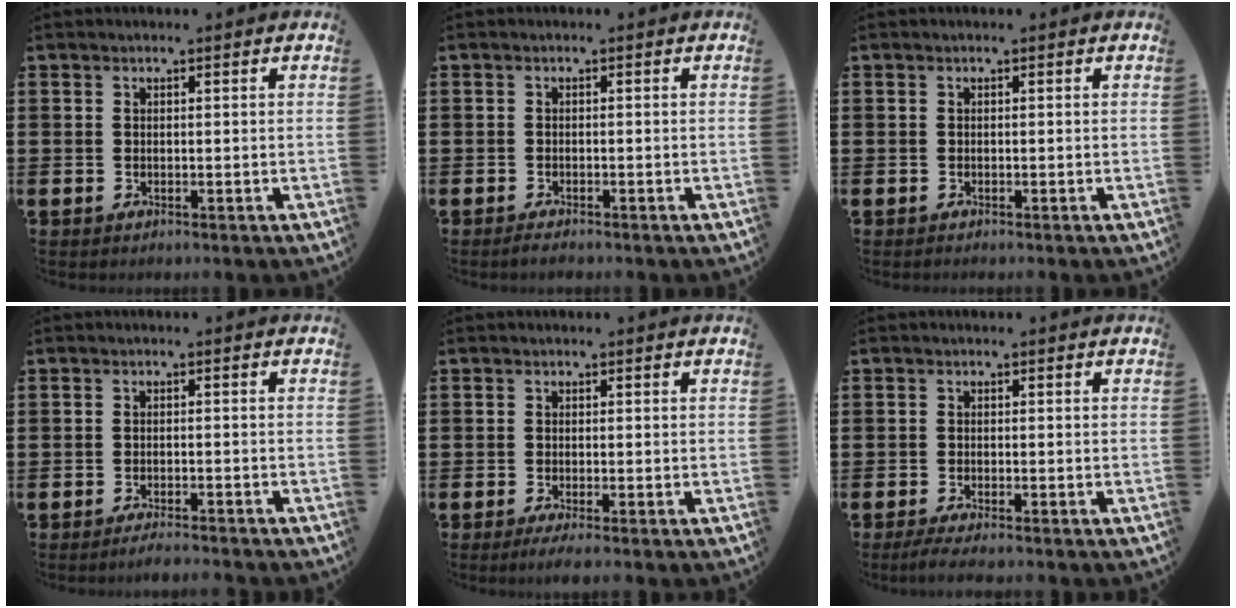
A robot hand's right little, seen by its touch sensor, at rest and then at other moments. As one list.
[{"total": 0.7, "force": [-0.6, 0.1, 0.4], "torque": [-0.009, -0.004, -0.011]}, {"total": 0.0}, {"total": 1.5, "force": [-1.4, -0.1, 0.5], "torque": [-0.008, 0.000, -0.027]}, {"total": 1.2, "force": [-0.6, 0.1, 1.0], "torque": [-0.016, -0.003, -0.011]}, {"total": 1.5, "force": [-1.0, 0.1, 1.1], "torque": [-0.017, -0.001, -0.018]}]